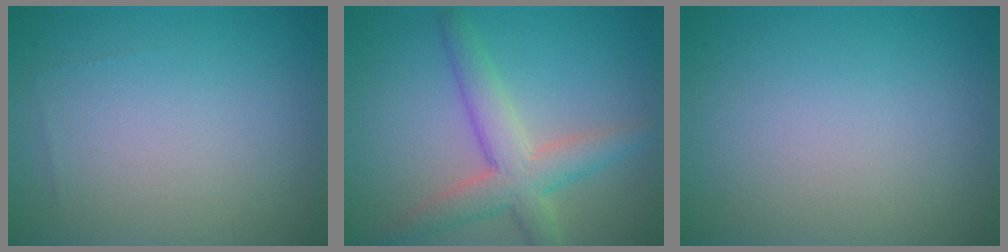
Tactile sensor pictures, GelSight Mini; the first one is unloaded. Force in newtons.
{"total": 4.9, "press": 4.9, "slide": 0.3}
{"total": 0.0}